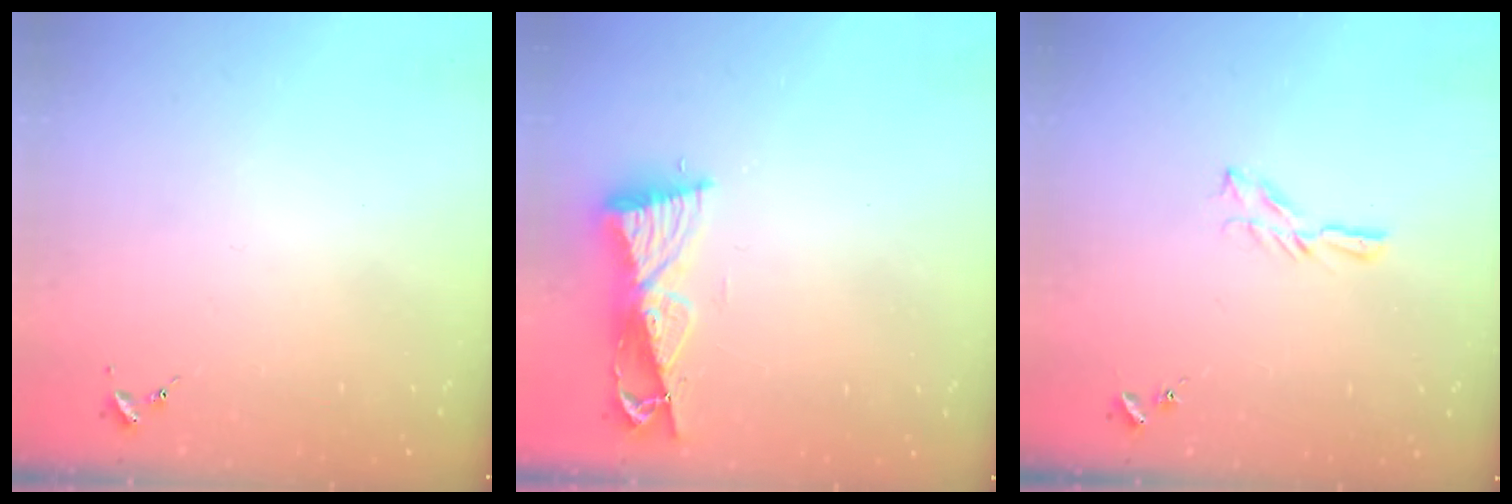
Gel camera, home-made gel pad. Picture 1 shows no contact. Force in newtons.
{"total": 9.0, "press": 9.0, "slide": 1.1}
{"total": 5.9, "press": 5.9, "slide": 0.1}